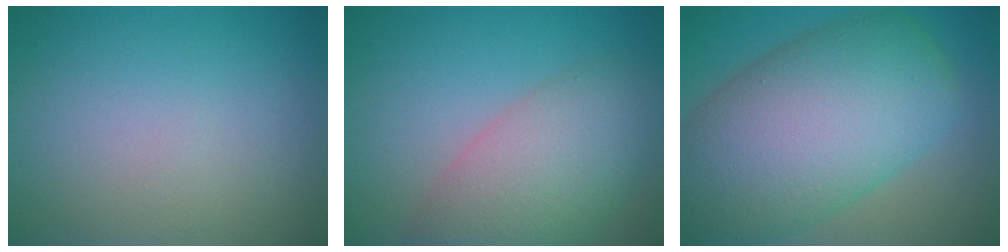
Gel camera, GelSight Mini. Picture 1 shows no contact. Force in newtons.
{"total": 7.4, "press": 7.4, "slide": 0.3}
{"total": 13.6, "press": 13.6, "slide": 0.3}